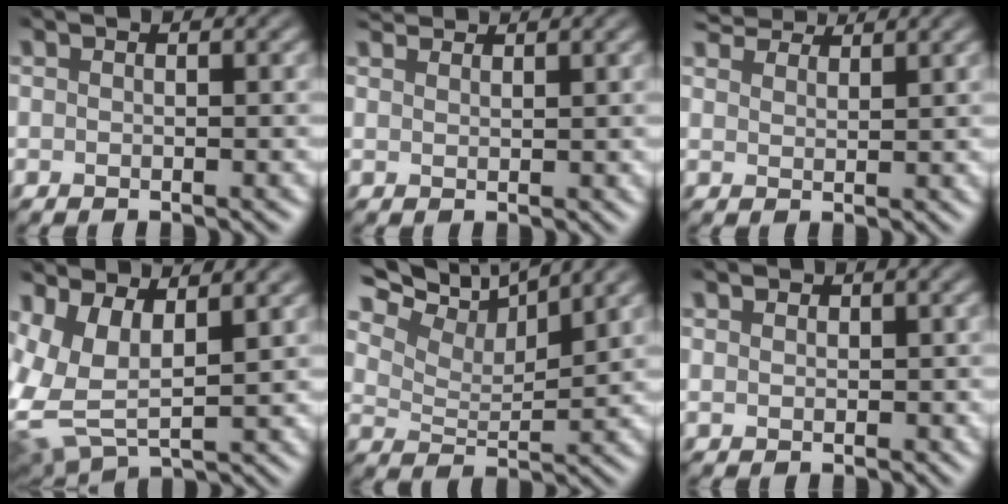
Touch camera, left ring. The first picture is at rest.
{"total": 2.5, "force": [2.3, 0.6, 0.6], "torque": [-0.013, 0.010, 0.037]}
{"total": 5.5, "force": [4.9, 1.7, 1.7], "torque": [-0.045, 0.004, 0.089]}
{"total": 7.5, "force": [2.0, 4.2, 5.8], "torque": [-0.140, -0.009, 0.045]}
{"total": 8.4, "force": [7.0, 2.4, 4.0], "torque": [-0.083, 0.020, 0.099]}
{"total": 1.3, "force": [0.5, 1.0, 0.6], "torque": [-0.007, -0.001, 0.009]}